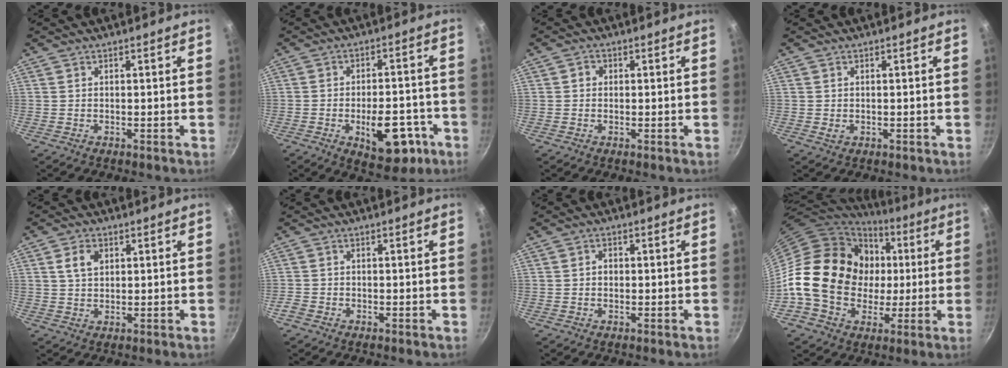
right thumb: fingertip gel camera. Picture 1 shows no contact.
{"total": 12.6, "force": [-4.6, 6.7, 9.6], "torque": [-0.096, 0.023, -0.050]}
{"total": 1.7, "force": [0.1, 1.5, 0.7], "torque": [-0.006, 0.005, -0.002]}
{"total": 1.0, "force": [0.1, 0.7, 0.7], "torque": [-0.011, -0.002, 0.003]}
{"total": 4.3, "force": [1.4, 3.0, 2.7], "torque": [-0.038, 0.001, 0.025]}
{"total": 1.5, "force": [-1.0, 1.0, 0.6], "torque": [-0.018, 0.002, -0.023]}
{"total": 1.6, "force": [-0.1, 1.4, 0.9], "torque": [-0.011, 0.004, -0.003]}
{"total": 23.2, "force": [0.8, 19.1, 13.2], "torque": [-0.220, 0.025, 0.019]}